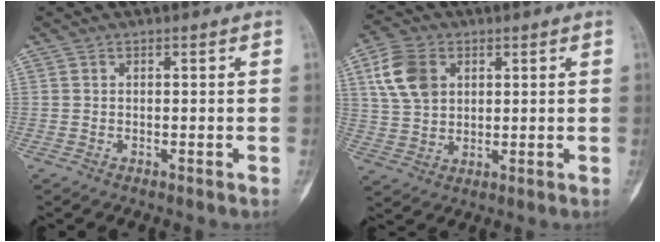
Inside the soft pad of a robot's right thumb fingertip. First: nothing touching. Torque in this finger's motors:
{"motor_torque": [0.30, 0.03, 0.87, 0.43, 0.11]}